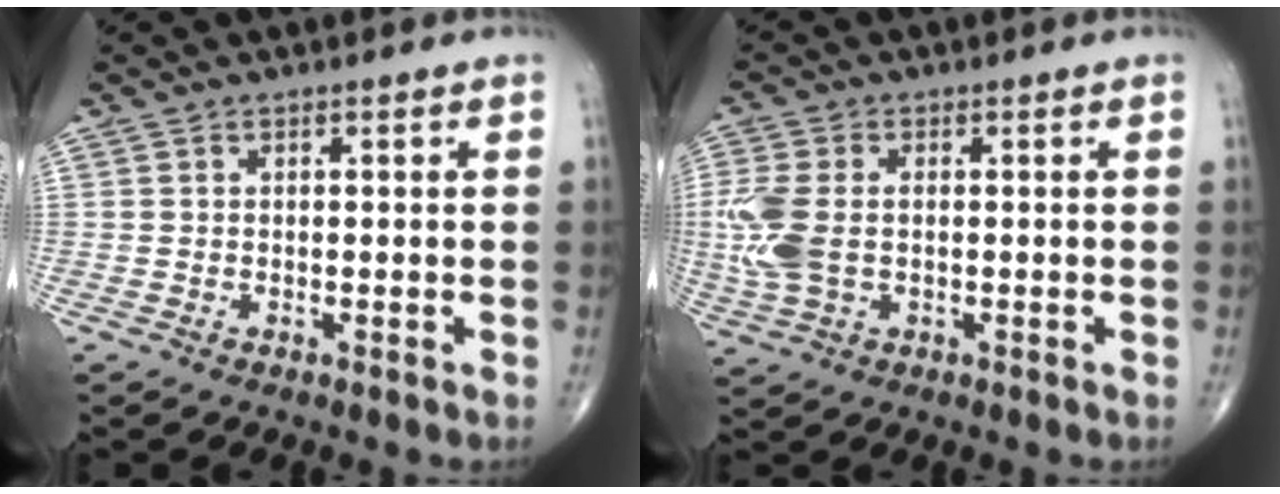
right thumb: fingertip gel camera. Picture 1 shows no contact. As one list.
[{"total": 8.9, "force": [-0.2, 5.5, 7.0], "torque": [-0.183, 0.004, -0.003]}]